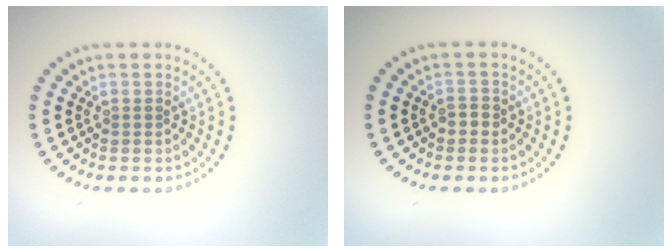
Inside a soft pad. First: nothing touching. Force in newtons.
{"total": 0.9, "press": 0.8, "slide": 0.3}